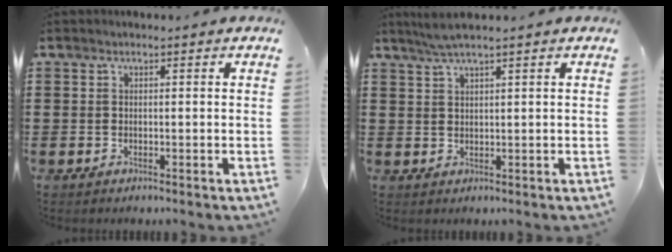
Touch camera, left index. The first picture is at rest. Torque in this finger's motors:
{"motor_torque": [-0.15, -0.10, -0.08, -0.01]}